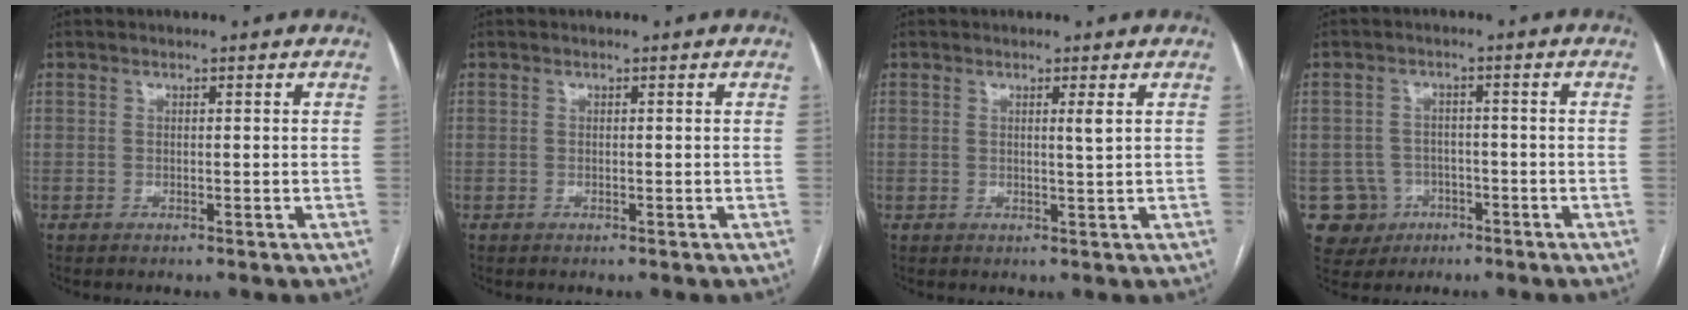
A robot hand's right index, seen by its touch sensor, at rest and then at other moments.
{"total": 0.0}
{"total": 1.4, "force": [0.6, -0.3, 1.3], "torque": [-0.023, -0.005, 0.009]}
{"total": 5.8, "force": [-2.1, 5.4, 0.2], "torque": [-0.004, 0.010, -0.028]}